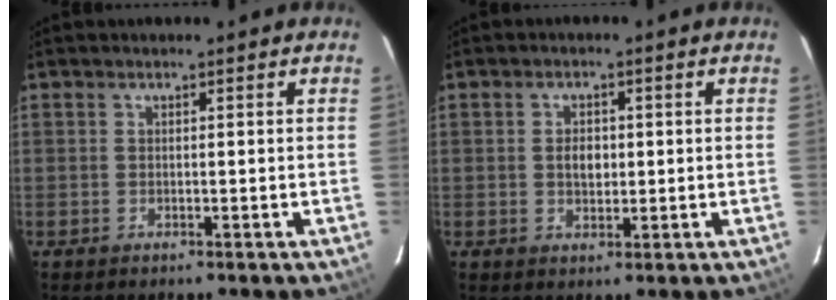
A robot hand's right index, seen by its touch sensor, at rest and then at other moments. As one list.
[{"total": 3.1, "force": [0.1, 2.2, 2.1], "torque": [-0.035, 0.005, 0.003]}]